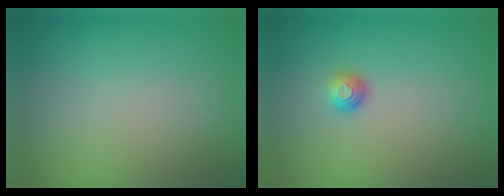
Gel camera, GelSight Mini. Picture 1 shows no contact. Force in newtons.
{"total": 1.5, "press": 1.0, "slide": 1.1}